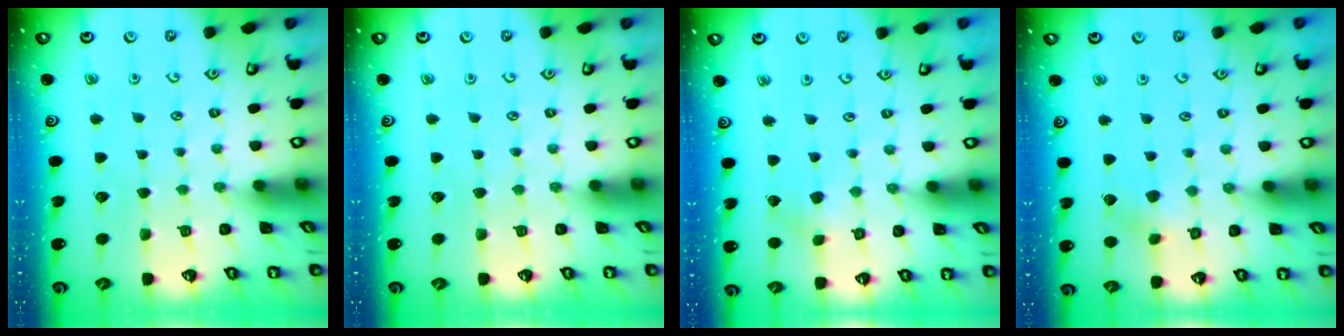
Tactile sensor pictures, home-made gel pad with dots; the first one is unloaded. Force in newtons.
{"total": 0.0}
{"total": 2.2, "press": 2.2, "slide": 0.2}
{"total": 4.0, "press": 4.0, "slide": 0.4}